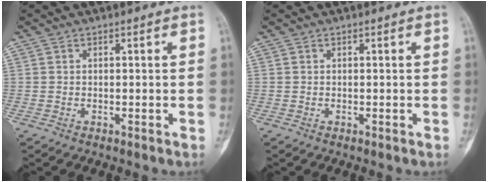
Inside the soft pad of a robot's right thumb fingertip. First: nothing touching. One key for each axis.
{"total": 0.0}